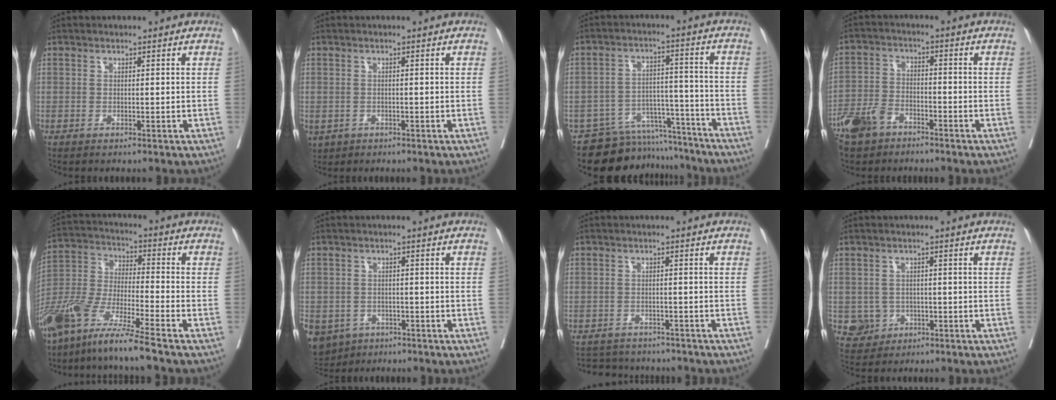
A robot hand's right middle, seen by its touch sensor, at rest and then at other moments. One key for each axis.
{"total": 3.9, "fx": -1.9, "fy": 3.1, "fz": 1.2, "tx": -0.036, "ty": -0.005, "tz": -0.024}
{"total": 12.2, "fx": -11.5, "fy": 4.0, "fz": 0.0, "tx": 0.010, "ty": 0.041, "tz": -0.165}
{"total": 7.0, "fx": -5.0, "fy": 3.6, "fz": 3.2, "tx": -0.079, "ty": -0.005, "tz": -0.100}
{"total": 12.8, "fx": -9.8, "fy": -0.3, "fz": 8.2, "tx": -0.179, "ty": -0.024, "tz": -0.192}
{"total": 8.9, "fx": -5.1, "fy": 6.8, "fz": 2.5, "tx": -0.066, "ty": -0.007, "tz": -0.071}
{"total": 8.2, "fx": -7.7, "fy": 2.6, "fz": 1.6, "tx": -0.029, "ty": 0.005, "tz": -0.096}
{"total": 4.0, "fx": -1.0, "fy": 3.8, "fz": 0.4, "tx": 0.003, "ty": 0.009, "tz": -0.011}